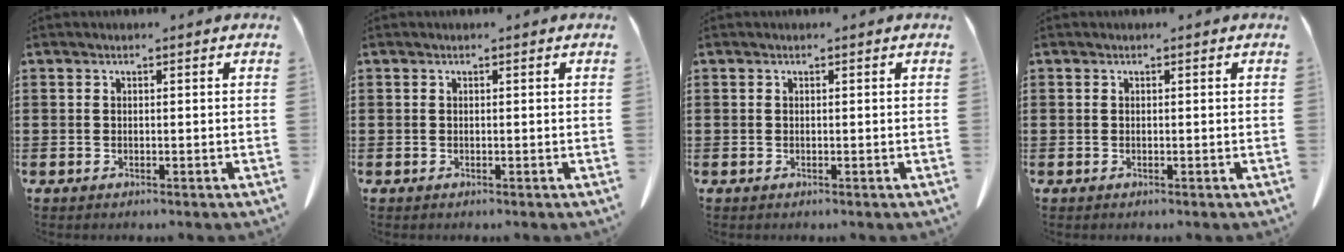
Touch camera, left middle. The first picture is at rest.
{"total": 0.0}
{"total": 0.0}
{"total": 0.0}